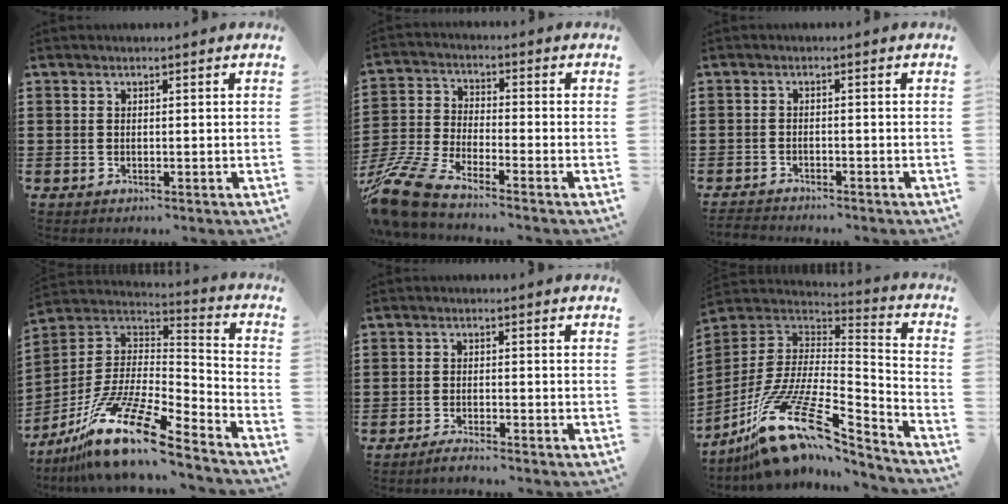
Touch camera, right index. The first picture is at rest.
{"total": 8.6, "force": [-7.5, 1.0, 4.1], "torque": [-0.115, -0.001, -0.158]}
{"total": 1.5, "force": [-1.5, 0.0, 0.0], "torque": [-0.006, -0.001, -0.033]}
{"total": 16.1, "force": [-11.2, 3.3, 11.1], "torque": [-0.221, 0.025, -0.207]}
{"total": 1.8, "force": [-1.8, -0.3, 0.5], "torque": [-0.010, -0.002, -0.032]}
{"total": 15.3, "force": [-7.8, 5.5, 11.9], "torque": [-0.250, -0.002, -0.139]}